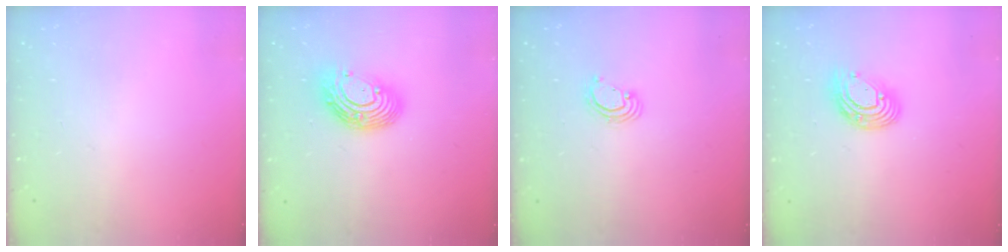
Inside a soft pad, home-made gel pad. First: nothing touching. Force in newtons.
{"total": 13.2, "press": 13.1, "slide": 1.3}
{"total": 2.6, "press": 2.6, "slide": 0.1}
{"total": 10.1, "press": 10.1, "slide": 0.9}